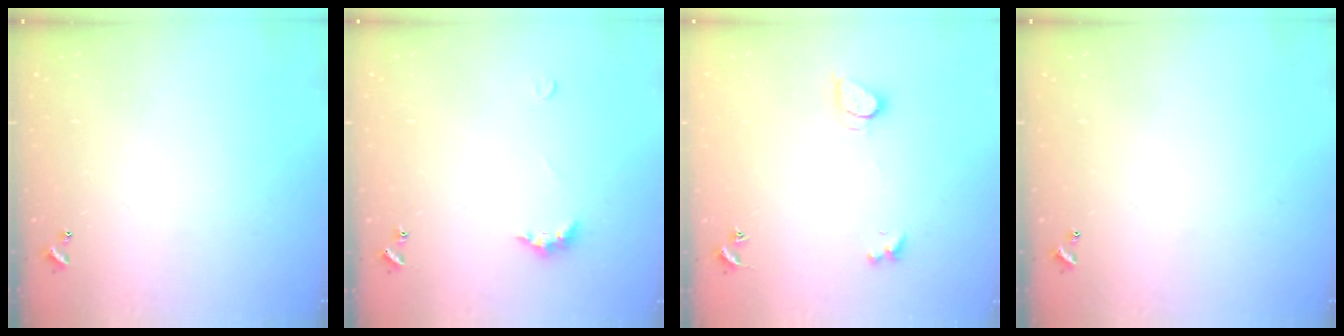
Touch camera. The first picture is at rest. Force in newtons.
{"total": 2.7, "press": 2.6, "slide": 0.7}
{"total": 1.7, "press": 1.7, "slide": 0.4}
{"total": 0.0}